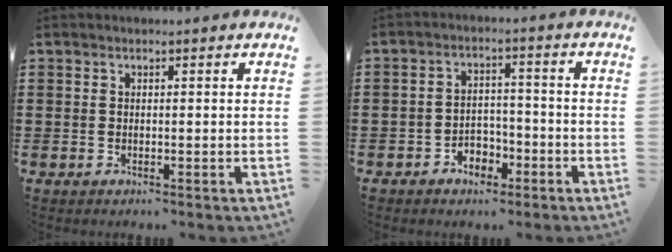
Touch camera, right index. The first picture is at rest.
{"total": 3.4, "force": [-2.5, 2.1, 0.9], "torque": [-0.022, 0.011, -0.052]}